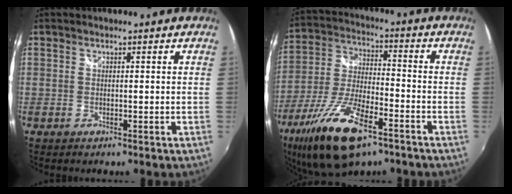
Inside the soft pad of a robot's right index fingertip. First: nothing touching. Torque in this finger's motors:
{"motor_torque": [2.08, -0.06, 0.73, 0.08]}